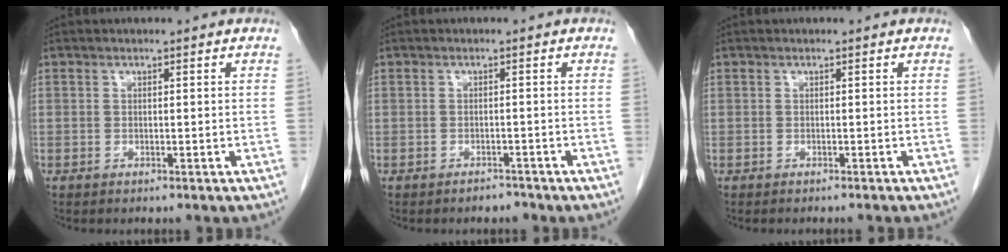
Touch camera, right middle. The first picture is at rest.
{"total": 1.4, "force": [-1.3, 0.5, 0.2], "torque": [-0.006, 0.001, -0.018]}
{"total": 2.3, "force": [-2.2, -0.1, 0.9], "torque": [-0.013, 0.000, -0.026]}